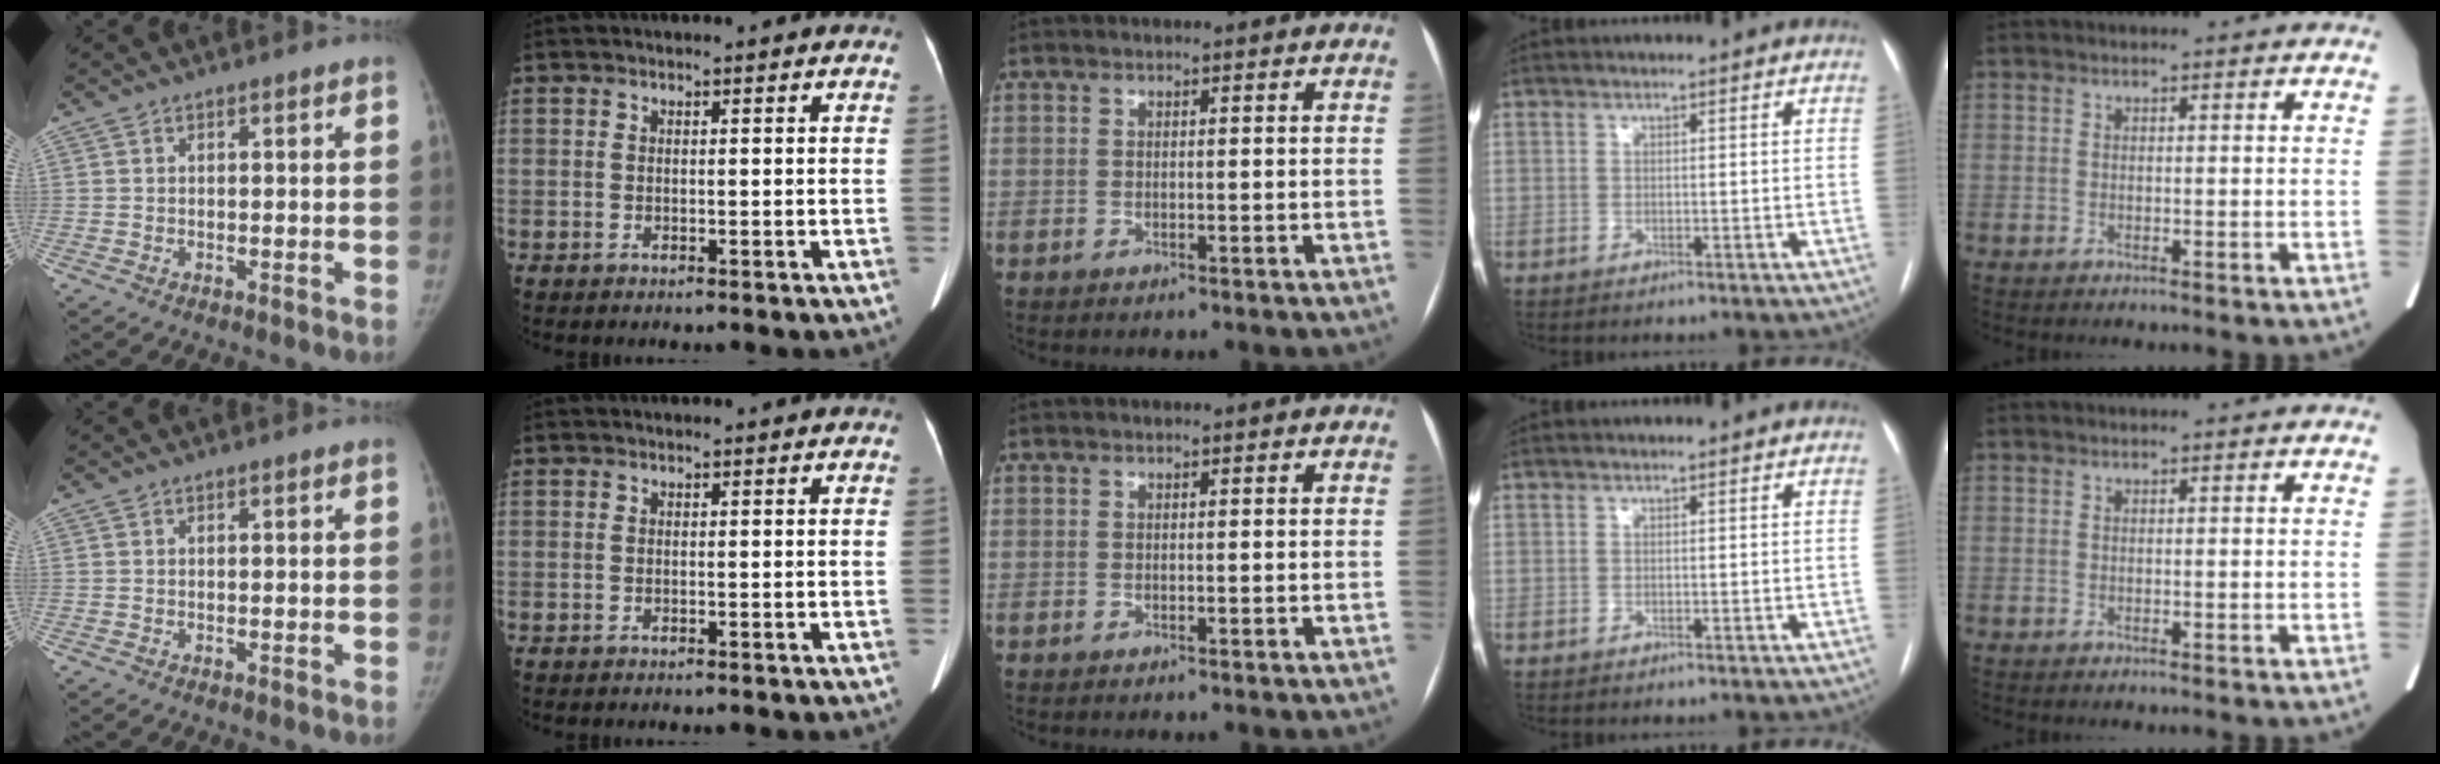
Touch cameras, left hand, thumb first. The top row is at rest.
{}